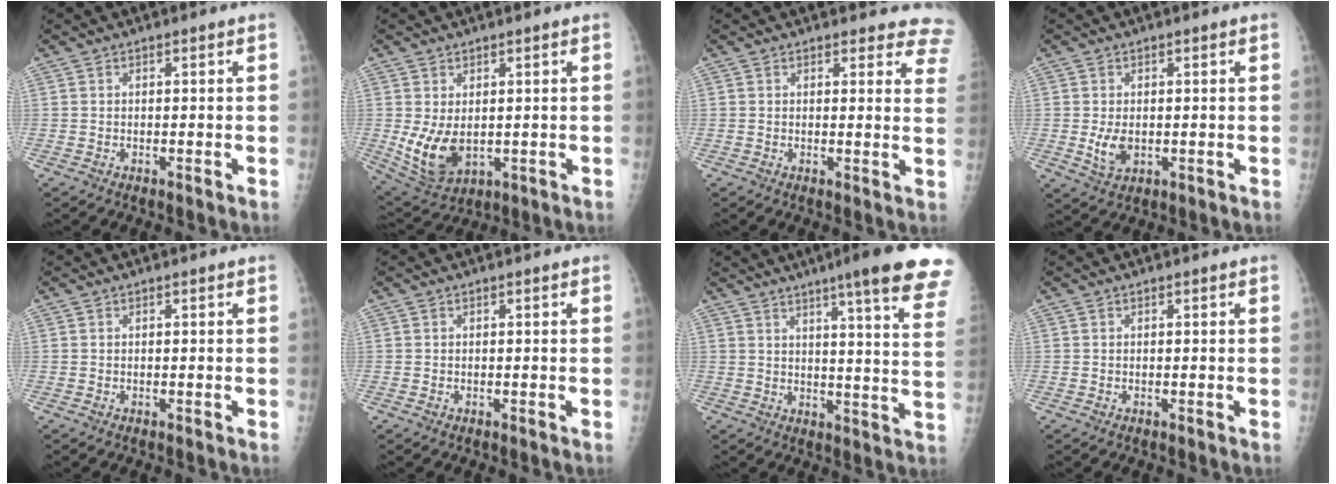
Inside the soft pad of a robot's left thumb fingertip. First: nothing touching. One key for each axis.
{"total": 8.6, "fx": 0.0, "fy": 5.6, "fz": 6.5, "tx": -0.115, "ty": -0.016, "tz": 0.020}
{"total": 9.3, "fx": 8.7, "fy": 3.2, "fz": 1.2, "tx": 0.042, "ty": -0.049, "tz": 0.057}
{"total": 4.3, "fx": -0.3, "fy": 2.8, "fz": 3.2, "tx": -0.053, "ty": -0.007, "tz": 0.004}
{"total": 0.0}
{"total": 0.0}
{"total": 20.0, "fx": 14.2, "fy": 1.2, "fz": 14.0, "tx": -0.167, "ty": -0.069, "tz": 0.168}
{"total": 0.0}